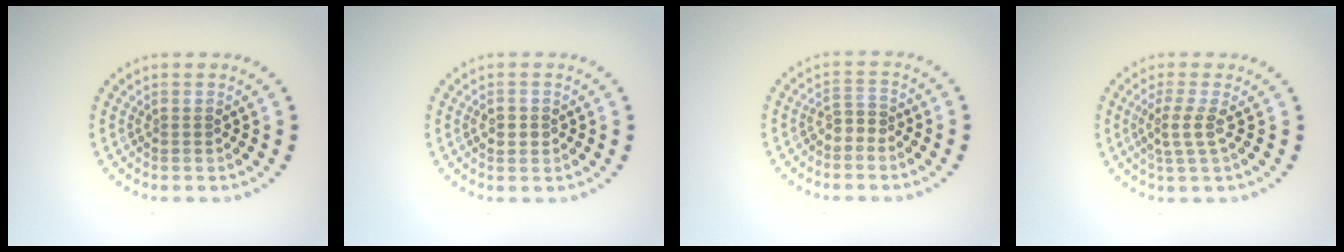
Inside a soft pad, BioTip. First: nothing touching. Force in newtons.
{"total": 1.2, "press": 1.2, "slide": 0.1}
{"total": 1.5, "press": 1.1, "slide": 1.0}
{"total": 2.3, "press": 1.7, "slide": 1.5}